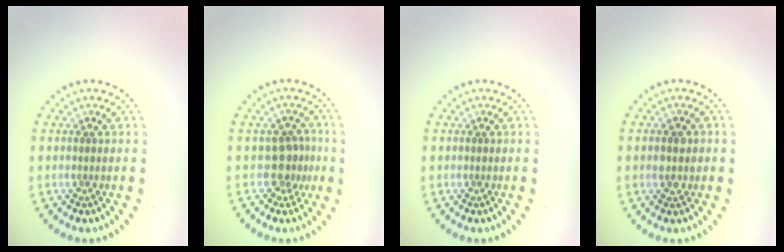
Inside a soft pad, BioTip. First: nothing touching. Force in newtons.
{"total": 2.3, "press": 1.8, "slide": 1.3}
{"total": 0.0}
{"total": 2.1, "press": 2.1, "slide": 0.2}